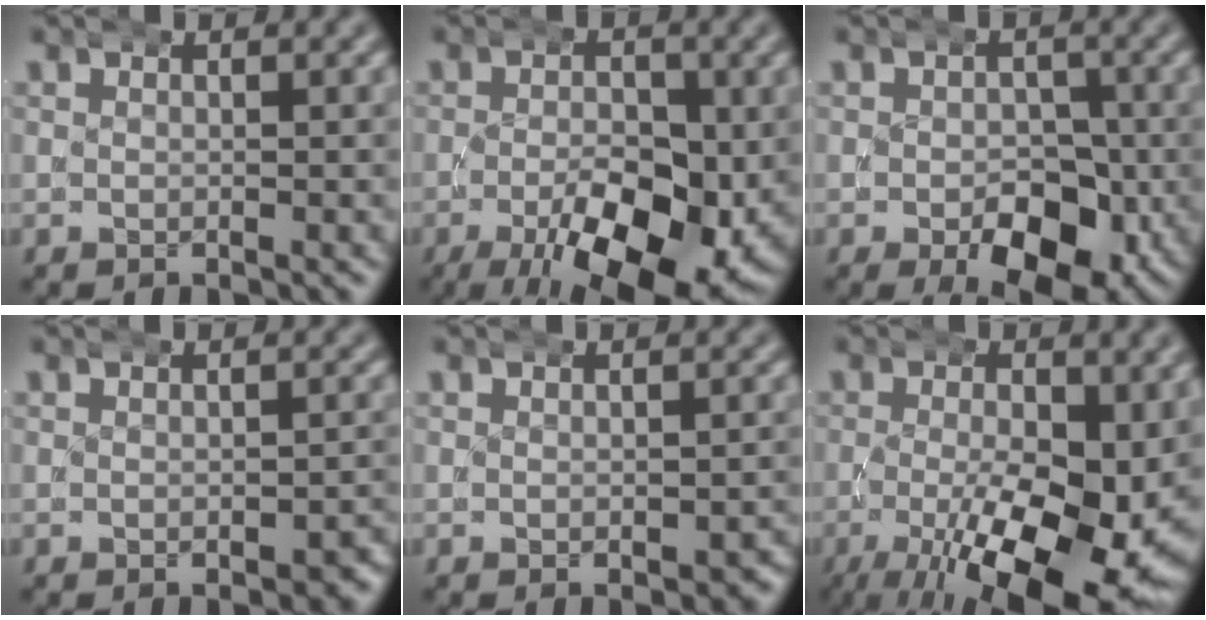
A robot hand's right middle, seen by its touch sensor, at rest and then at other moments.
{"total": 13.1, "force": [-4.8, 6.1, 10.5], "torque": [-0.161, -0.040, -0.057]}
{"total": 8.2, "force": [-2.9, 4.9, 5.9], "torque": [-0.090, -0.036, -0.031]}
{"total": 2.0, "force": [-0.9, 1.1, 1.4], "torque": [-0.013, -0.004, -0.013]}
{"total": 1.5, "force": [-0.7, 0.9, 1.0], "torque": [-0.008, -0.006, -0.008]}
{"total": 13.4, "force": [-4.3, 5.5, 11.5], "torque": [-0.168, -0.046, -0.043]}